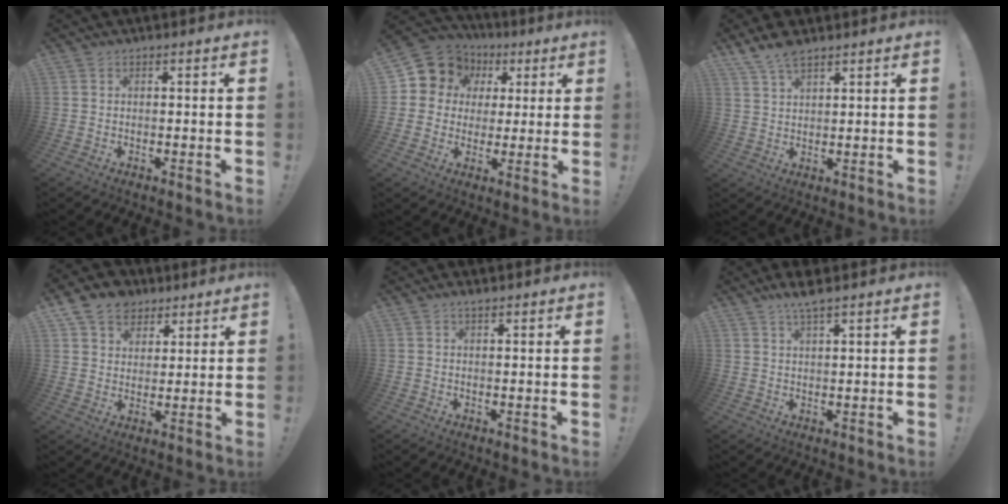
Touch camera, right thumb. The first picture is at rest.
{"total": 9.9, "force": [4.0, 8.6, 2.8], "torque": [-0.045, -0.026, 0.082]}
{"total": 6.2, "force": [4.7, 2.4, 3.3], "torque": [-0.063, -0.018, 0.089]}
{"total": 10.5, "force": [6.3, 8.0, 2.8], "torque": [-0.051, -0.032, 0.126]}
{"total": 1.2, "force": [0.9, -0.2, 0.7], "torque": [-0.015, 0.001, 0.017]}
{"total": 4.8, "force": [3.7, 0.1, 3.1], "torque": [-0.051, -0.017, 0.060]}